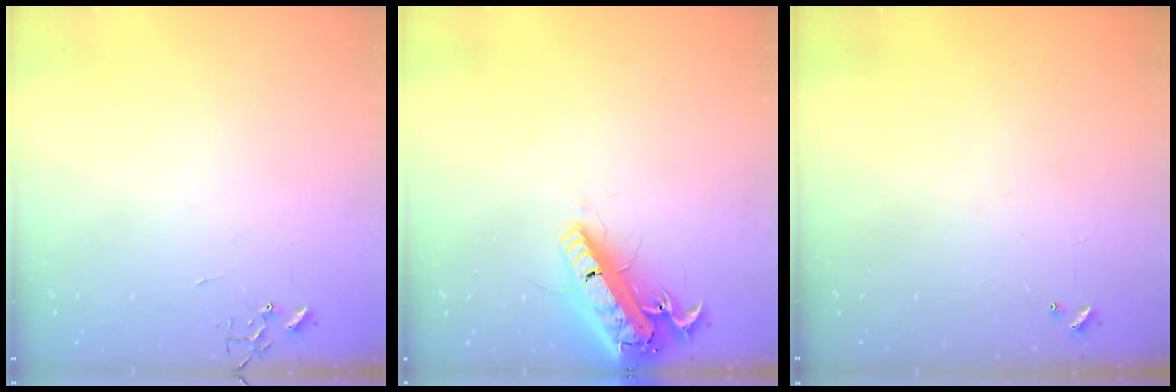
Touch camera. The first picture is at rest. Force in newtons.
{"total": 19.5, "press": 19.2, "slide": 3.6}
{"total": 0.0}